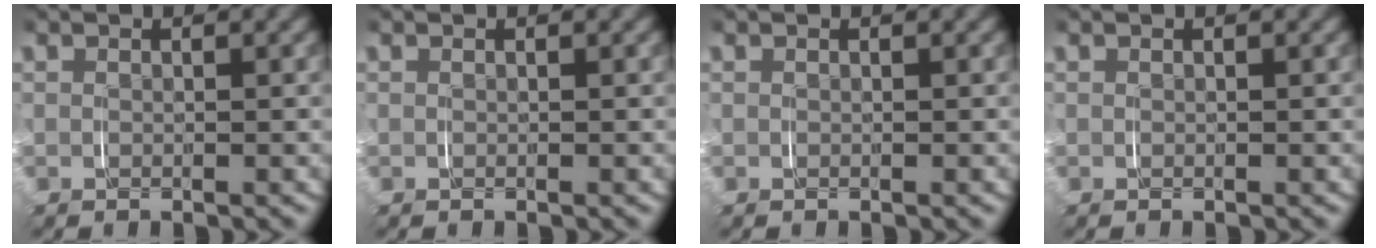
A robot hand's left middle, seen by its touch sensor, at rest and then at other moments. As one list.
[{"total": 0.0}, {"total": 0.0}, {"total": 0.0}]